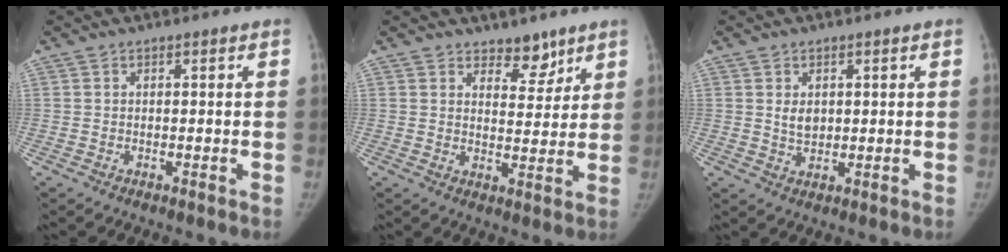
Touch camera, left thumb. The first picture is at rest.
{"total": 5.3, "force": [4.1, 2.8, 1.9], "torque": [0.008, -0.030, 0.063]}
{"total": 3.2, "force": [0.8, 2.2, 2.1], "torque": [-0.024, -0.008, 0.019]}